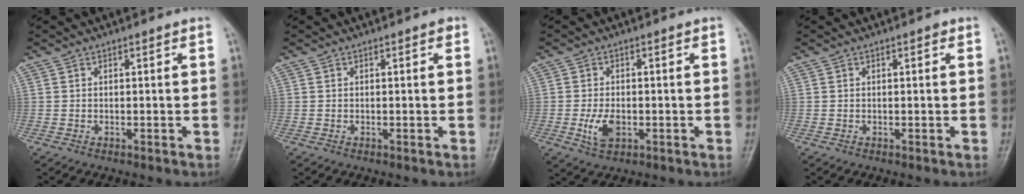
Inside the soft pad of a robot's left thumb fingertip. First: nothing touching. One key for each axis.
{"total": 0.6, "fx": 0.2, "fy": 0.3, "fz": 0.5, "tx": -0.003, "ty": 0.001, "tz": 0.000}
{"total": 4.8, "fx": -1.2, "fy": 2.8, "fz": 3.7, "tx": -0.073, "ty": -0.002, "tz": -0.019}
{"total": 0.6, "fx": 0.3, "fy": 0.3, "fz": 0.5, "tx": -0.005, "ty": 0.001, "tz": 0.001}